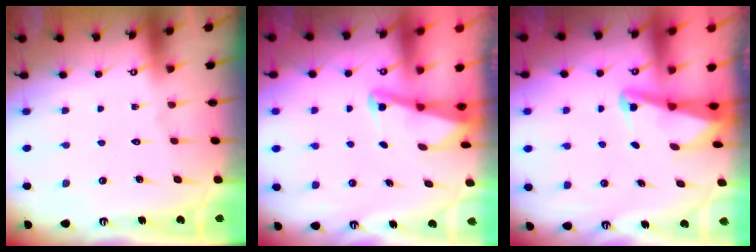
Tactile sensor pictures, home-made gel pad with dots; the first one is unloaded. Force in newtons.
{"total": 2.0, "press": 2.0, "slide": 0.4}
{"total": 2.5, "press": 2.5, "slide": 0.6}